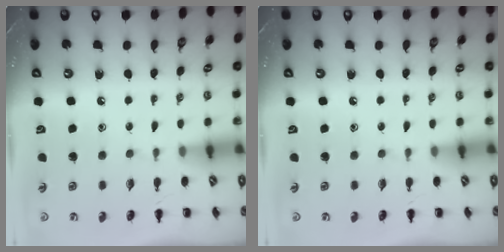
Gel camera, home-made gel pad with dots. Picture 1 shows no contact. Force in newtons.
{"total": 0.0}